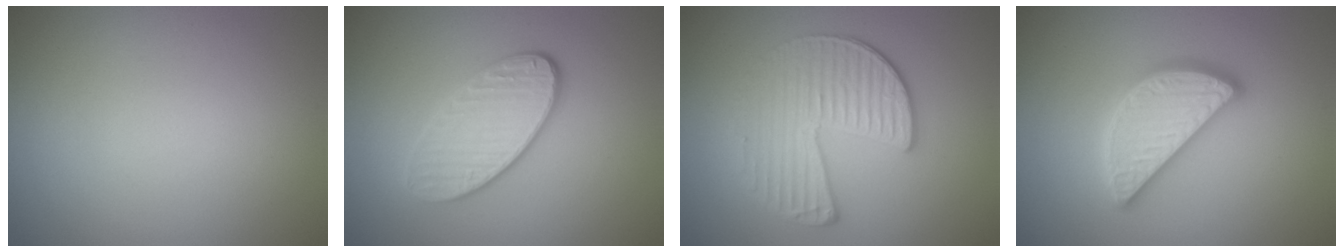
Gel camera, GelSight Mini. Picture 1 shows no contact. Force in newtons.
{"total": 4.0, "press": 3.3, "slide": 2.3}
{"total": 4.0, "press": 3.6, "slide": 1.9}
{"total": 4.7, "press": 4.7, "slide": 0.4}